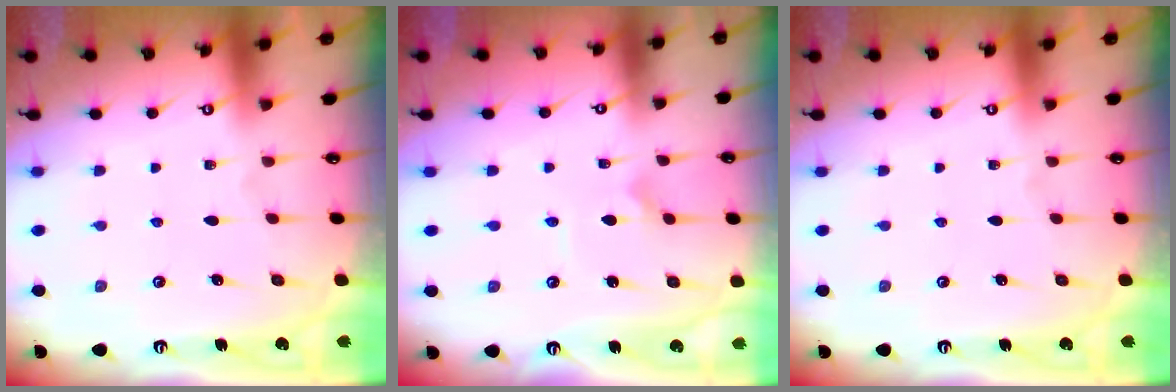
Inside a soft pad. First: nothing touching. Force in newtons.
{"total": 5.0, "press": 4.9, "slide": 0.7}
{"total": 0.0}